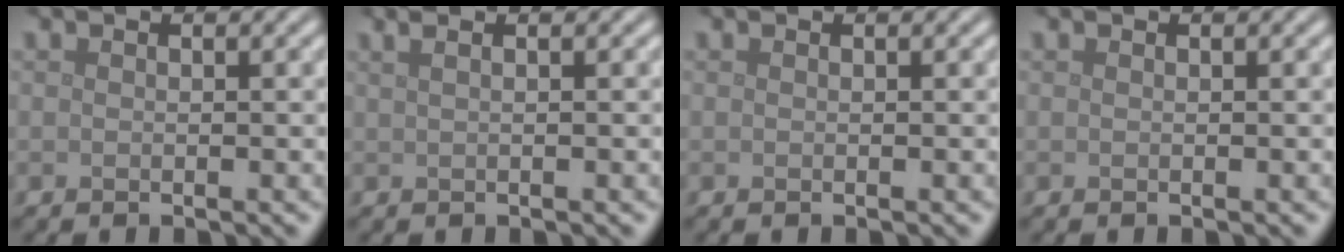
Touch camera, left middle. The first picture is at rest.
{"total": 3.2, "force": [1.6, 1.7, 2.2], "torque": [-0.017, 0.017, -0.002]}
{"total": 0.0}
{"total": 0.0}